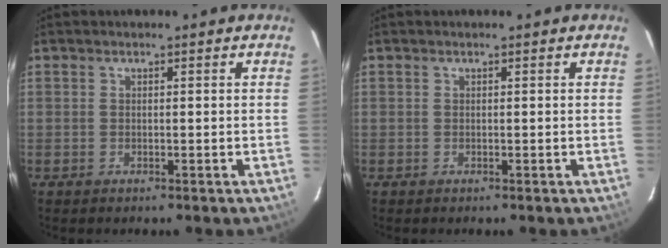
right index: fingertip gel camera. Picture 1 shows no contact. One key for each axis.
{"total": 0.0}